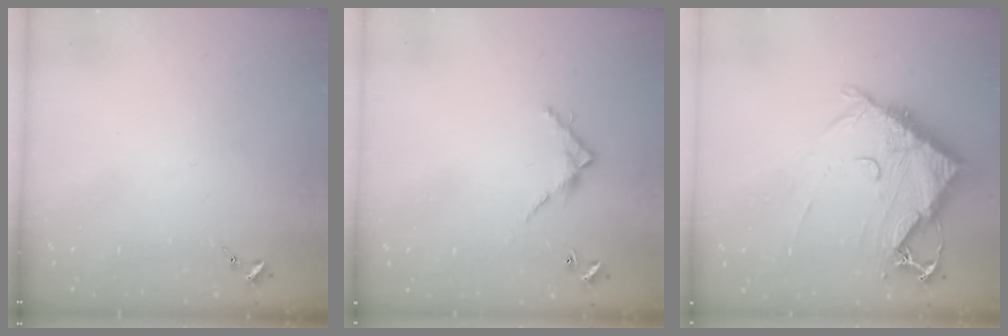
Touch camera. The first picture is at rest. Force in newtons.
{"total": 6.3, "press": 6.3, "slide": 0.5}
{"total": 13.0, "press": 12.9, "slide": 1.5}